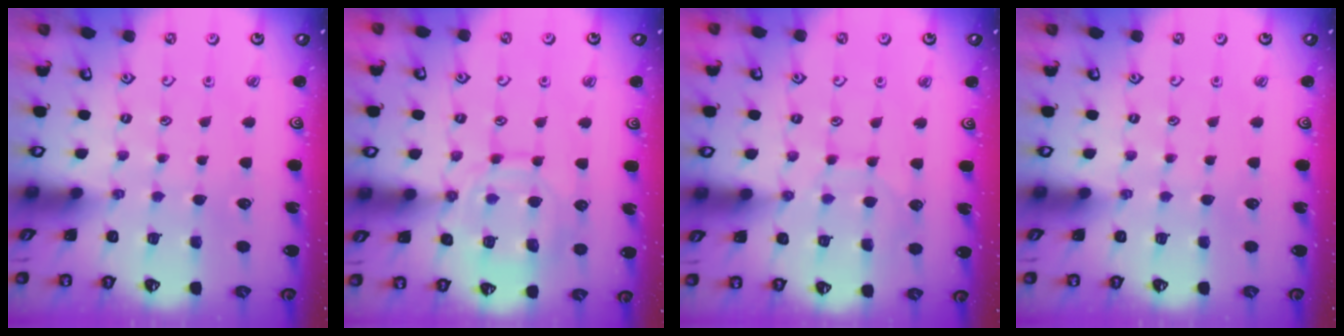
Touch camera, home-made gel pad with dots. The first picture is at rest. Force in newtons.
{"total": 13.4, "press": 13.3, "slide": 1.2}
{"total": 6.3, "press": 6.3, "slide": 0.5}
{"total": 0.0}